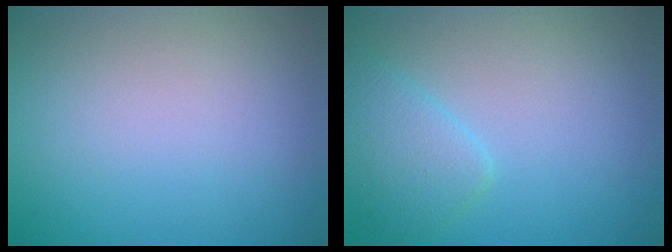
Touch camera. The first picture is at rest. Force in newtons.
{"total": 2.5, "press": 2.5, "slide": 0.1}